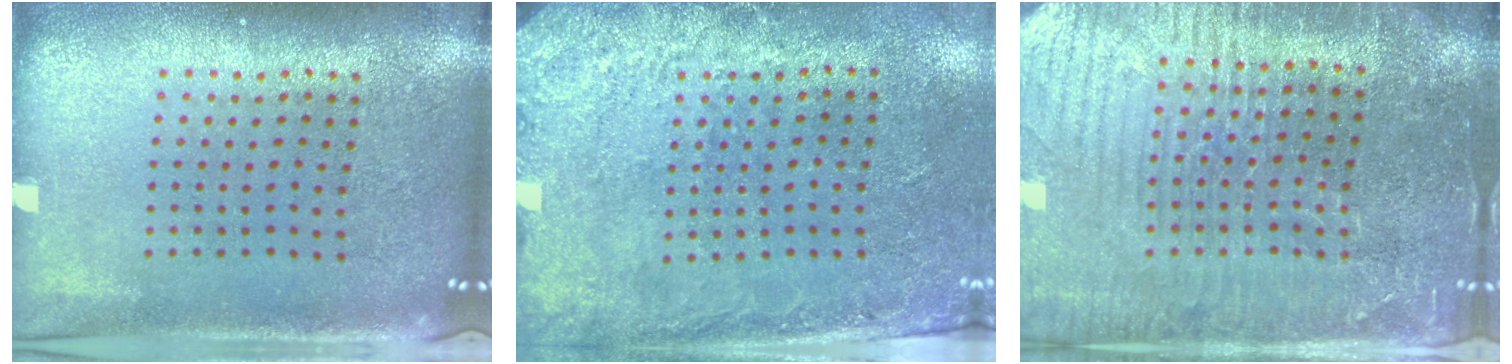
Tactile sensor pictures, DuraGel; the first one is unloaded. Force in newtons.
{"total": 2.8, "press": 1.9, "slide": 2.1}
{"total": 4.3, "press": 4.1, "slide": 1.5}